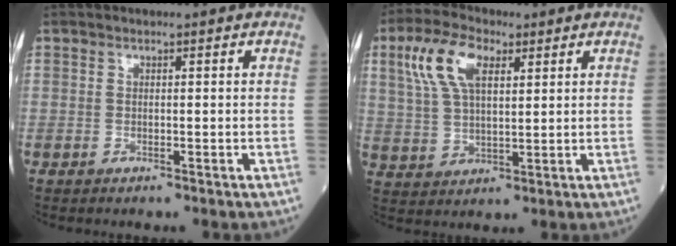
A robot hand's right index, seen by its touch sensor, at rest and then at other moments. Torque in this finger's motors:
{"motor_torque": [0.72, 0.59, 0.20, 0.06]}